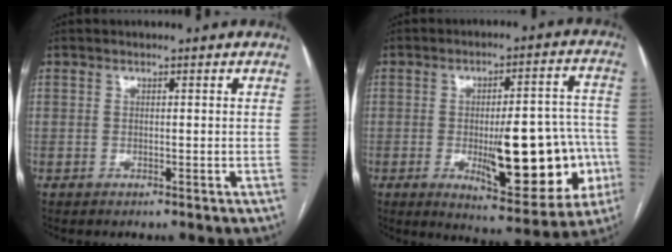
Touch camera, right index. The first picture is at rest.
{"total": 18.5, "force": [-4.5, 5.7, 17.1], "torque": [-0.192, 0.020, -0.044]}